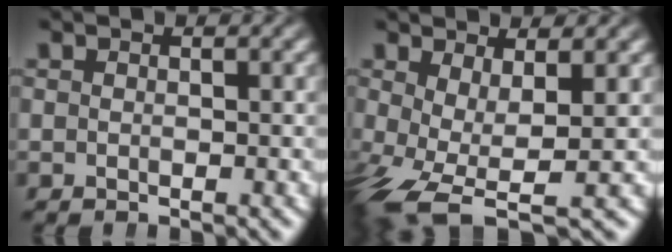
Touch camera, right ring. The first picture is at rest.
{"total": 6.2, "force": [-3.5, 3.3, 4.0], "torque": [-0.099, -0.046, -0.035]}